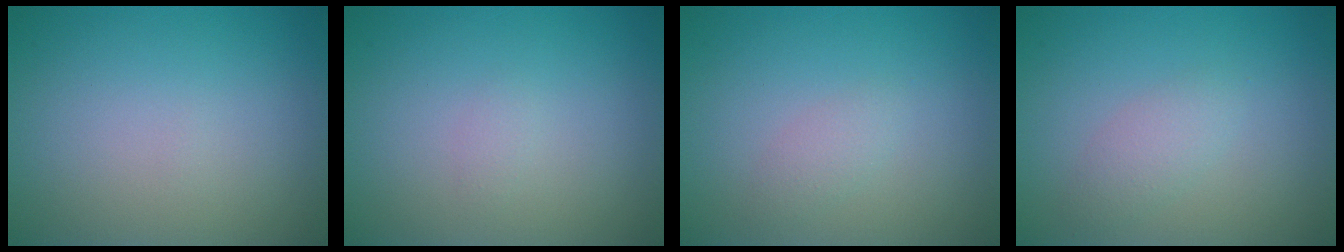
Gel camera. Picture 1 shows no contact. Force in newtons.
{"total": 0.6, "press": 0.6, "slide": 0.1}
{"total": 1.1, "press": 1.1, "slide": 0.0}
{"total": 1.7, "press": 1.7, "slide": 0.0}